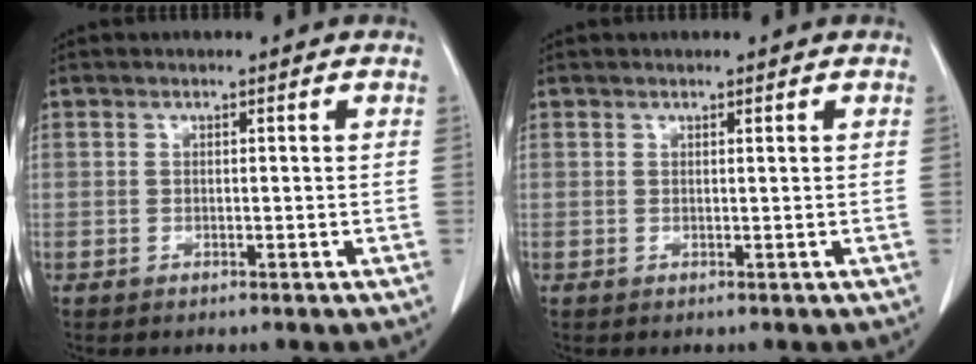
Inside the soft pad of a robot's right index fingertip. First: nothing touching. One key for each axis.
{"total": 0.0}